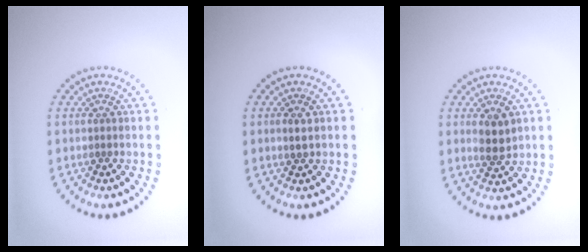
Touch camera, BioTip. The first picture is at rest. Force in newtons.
{"total": 1.0, "press": 1.0, "slide": 0.3}
{"total": 2.4, "press": 2.2, "slide": 0.8}